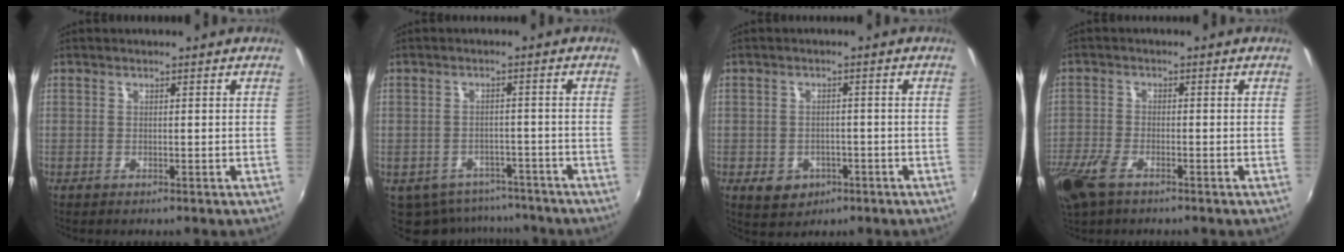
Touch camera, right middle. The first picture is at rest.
{"total": 10.0, "force": [-7.6, 5.9, 2.7], "torque": [-0.070, -0.002, -0.095]}
{"total": 5.6, "force": [-2.5, 4.4, 2.3], "torque": [-0.058, -0.002, -0.028]}
{"total": 8.2, "force": [-5.1, 3.6, 5.3], "torque": [-0.140, -0.022, -0.103]}